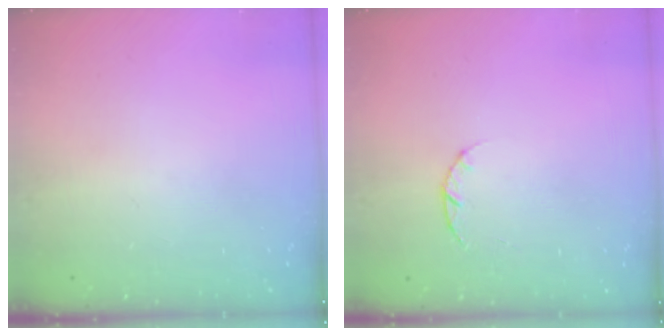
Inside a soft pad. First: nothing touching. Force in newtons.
{"total": 1.4, "press": 1.3, "slide": 0.3}